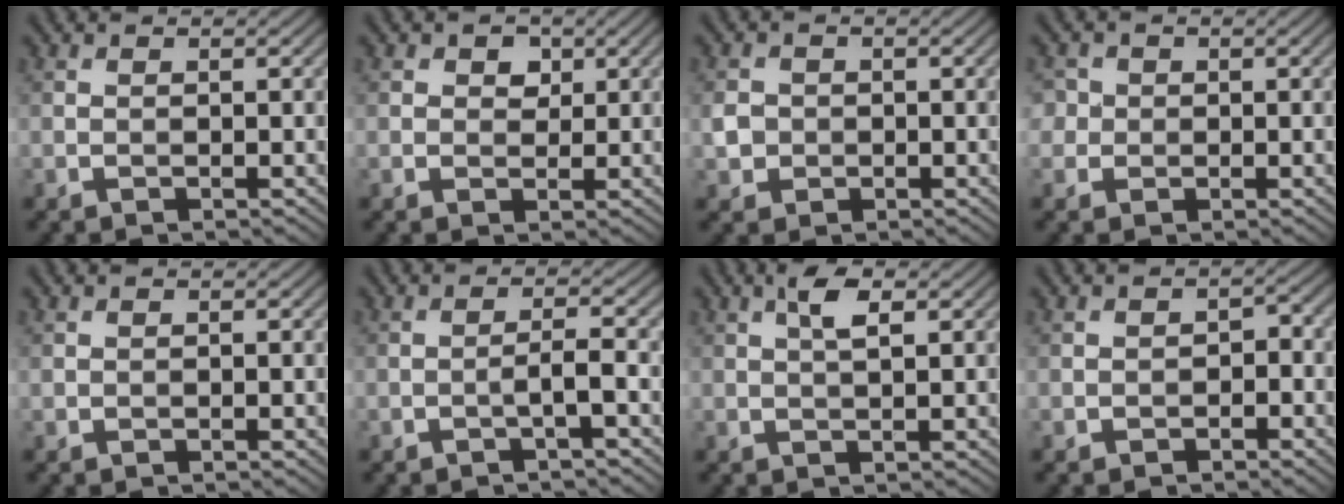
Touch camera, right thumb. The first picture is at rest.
{"total": 2.3, "force": [1.0, 1.8, 1.2], "torque": [-0.020, 0.000, 0.011]}
{"total": 2.5, "force": [-0.3, 2.3, 0.9], "torque": [-0.023, -0.002, -0.011]}
{"total": 2.7, "force": [0.5, 2.6, 0.6], "torque": [-0.019, 0.001, 0.005]}
{"total": 0.0}
{"total": 2.3, "force": [-1.1, 0.1, 2.0], "torque": [-0.036, 0.014, -0.027]}
{"total": 2.8, "force": [1.1, 0.7, 2.4], "torque": [-0.048, 0.006, 0.018]}
{"total": 1.7, "force": [-0.7, 1.3, 0.8], "torque": [-0.011, 0.000, -0.013]}